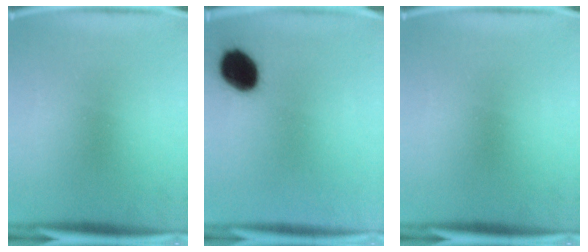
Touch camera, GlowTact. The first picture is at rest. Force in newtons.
{"total": 11.0}
{"total": 0.0}